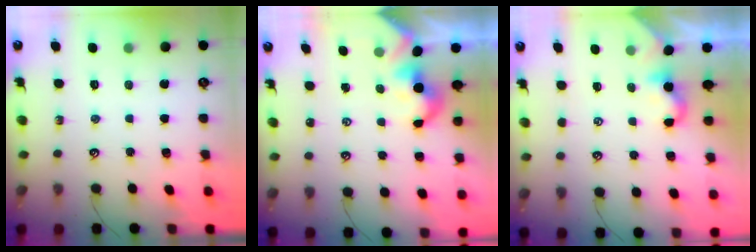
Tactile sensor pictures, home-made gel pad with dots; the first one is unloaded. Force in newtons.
{"total": 2.0, "press": 1.9, "slide": 0.4}
{"total": 3.4, "press": 3.4, "slide": 0.1}